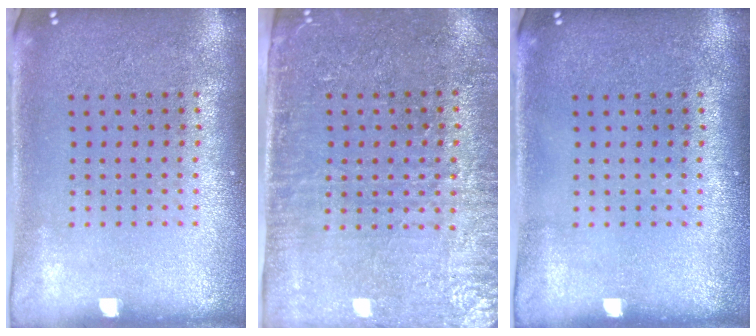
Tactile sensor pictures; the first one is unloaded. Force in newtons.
{"total": 3.4, "press": 3.1, "slide": 1.4}
{"total": 0.0}